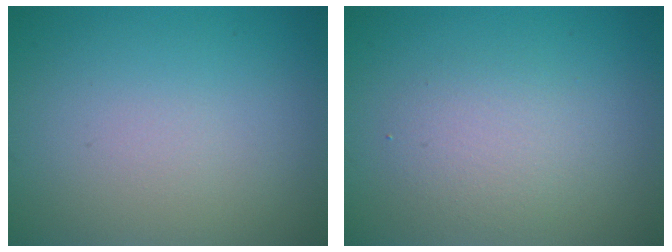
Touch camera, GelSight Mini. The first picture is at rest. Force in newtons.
{"total": 2.5, "press": 2.5, "slide": 0.1}